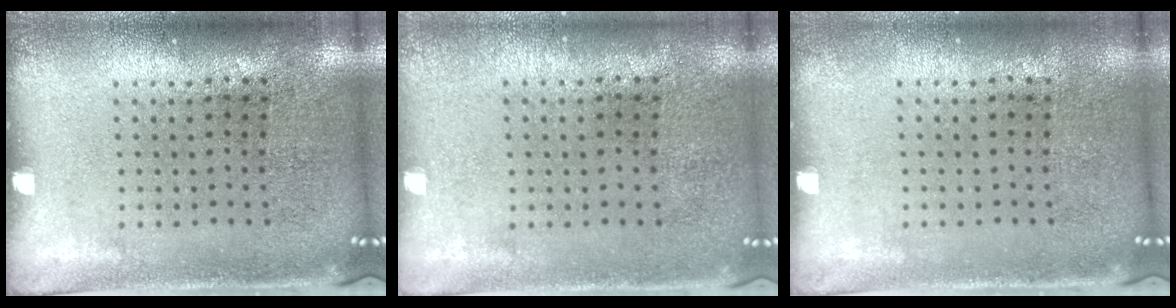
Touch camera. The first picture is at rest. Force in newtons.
{"total": 0.0}
{"total": 0.0}